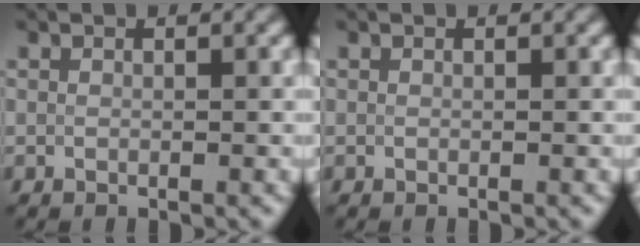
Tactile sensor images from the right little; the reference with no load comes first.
{"total": 0.0}